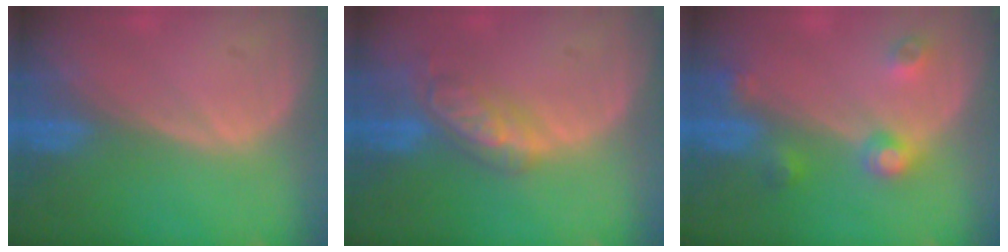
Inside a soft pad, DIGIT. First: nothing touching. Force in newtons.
{"total": 5.9, "press": 5.1, "slide": 2.9}
{"total": 4.5, "press": 4.0, "slide": 2.1}